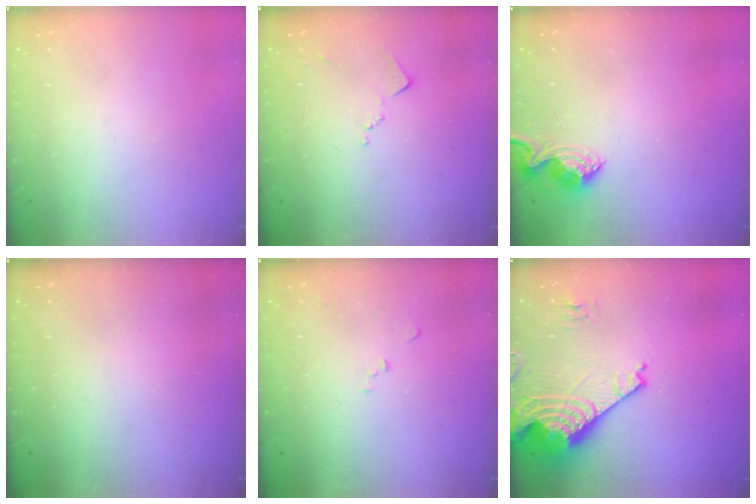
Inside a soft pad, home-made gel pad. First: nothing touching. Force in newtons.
{"total": 8.1, "press": 8.1, "slide": 0.9}
{"total": 8.7, "press": 8.7, "slide": 0.3}
{"total": 0.6, "press": 0.5, "slide": 0.2}
{"total": 6.5, "press": 6.4, "slide": 0.7}
{"total": 15.7, "press": 15.7, "slide": 1.4}